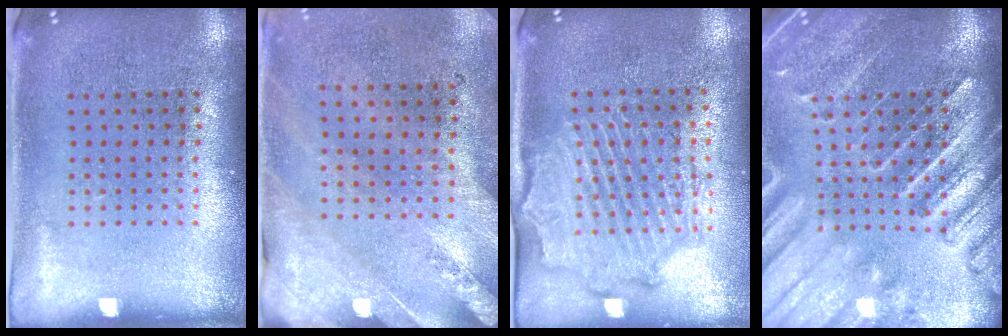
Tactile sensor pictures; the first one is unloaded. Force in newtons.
{"total": 2.5, "press": 2.0, "slide": 1.4}
{"total": 2.1, "press": 2.1, "slide": 0.5}
{"total": 3.6, "press": 3.1, "slide": 1.8}